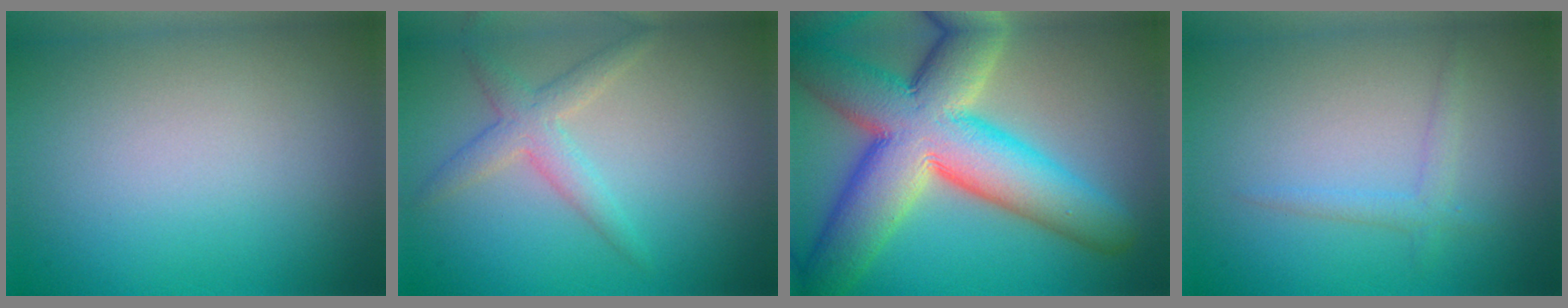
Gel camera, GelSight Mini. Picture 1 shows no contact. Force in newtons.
{"total": 2.7, "press": 2.7, "slide": 0.0}
{"total": 14.2, "press": 14.2, "slide": 1.1}
{"total": 1.4, "press": 1.4, "slide": 0.1}